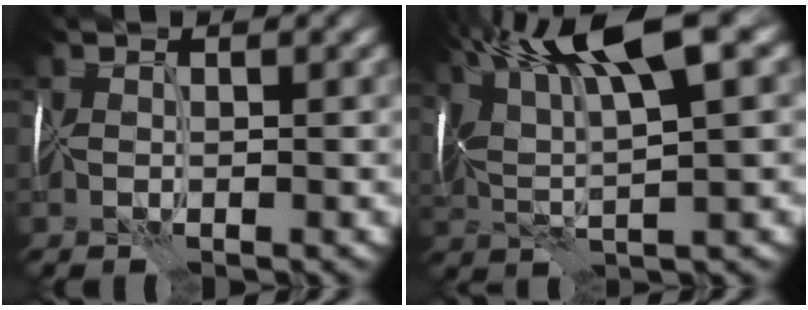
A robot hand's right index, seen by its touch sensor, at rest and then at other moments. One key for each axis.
{"total": 9.8, "fx": 4.6, "fy": 2.1, "fz": 8.4, "tx": -0.156, "ty": 0.024, "tz": 0.080}